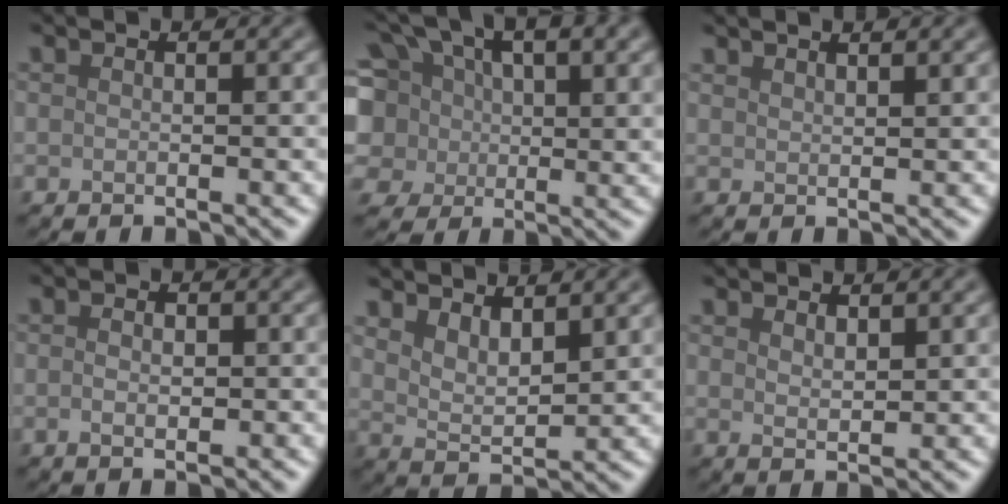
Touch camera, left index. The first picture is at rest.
{"total": 9.6, "force": [2.9, 6.5, 6.4], "torque": [-0.142, 0.007, 0.049]}
{"total": 1.6, "force": [1.5, 0.2, 0.6], "torque": [-0.004, 0.002, 0.021]}
{"total": 2.1, "force": [0.1, 1.3, 1.7], "torque": [-0.013, 0.002, -0.008]}
{"total": 3.3, "force": [2.4, 1.2, 1.9], "torque": [-0.040, -0.007, 0.047]}
{"total": 1.5, "force": [1.1, 0.5, 0.9], "torque": [-0.018, -0.004, 0.025]}